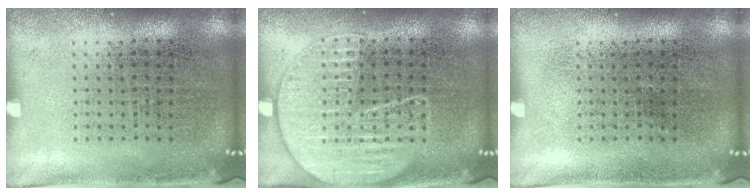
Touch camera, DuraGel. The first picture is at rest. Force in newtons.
{"total": 1.5, "press": 1.5, "slide": 0.1}
{"total": 0.0}